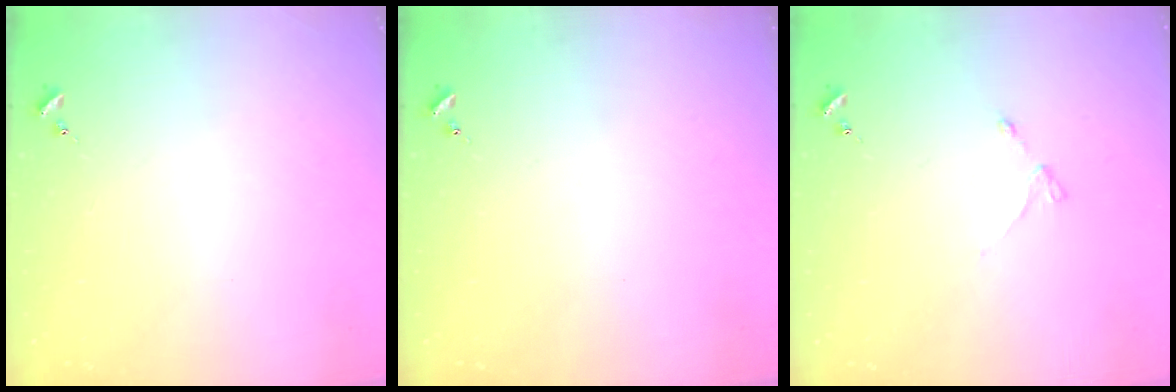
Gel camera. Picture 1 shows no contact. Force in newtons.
{"total": 0.0}
{"total": 3.1, "press": 3.0, "slide": 0.4}